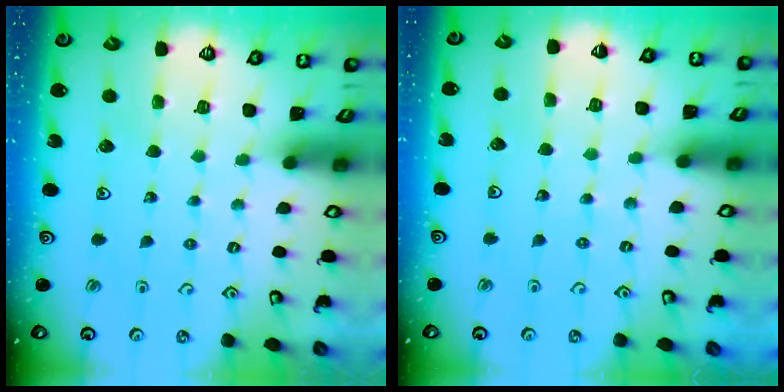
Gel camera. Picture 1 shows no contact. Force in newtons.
{"total": 2.2, "press": 2.2, "slide": 0.2}